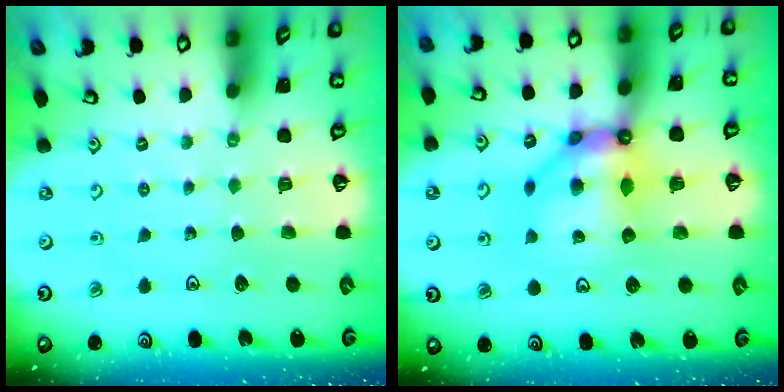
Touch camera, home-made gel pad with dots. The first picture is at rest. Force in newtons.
{"total": 9.5, "press": 9.4, "slide": 1.1}